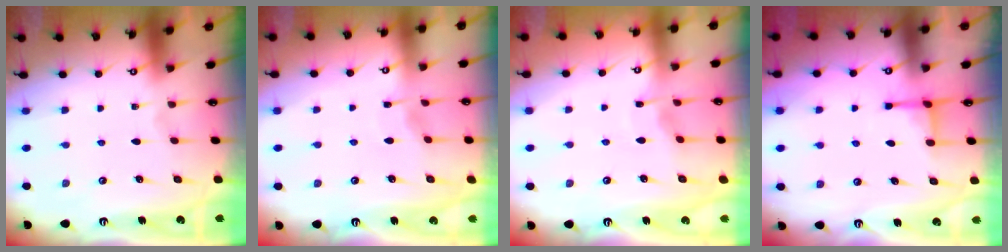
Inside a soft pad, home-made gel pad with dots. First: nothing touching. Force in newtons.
{"total": 3.0, "press": 3.0, "slide": 0.4}
{"total": 2.4, "press": 2.4, "slide": 0.3}
{"total": 2.5, "press": 2.3, "slide": 0.8}